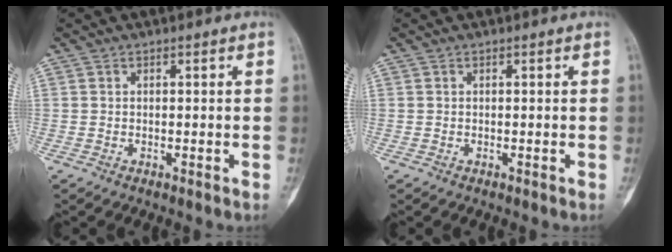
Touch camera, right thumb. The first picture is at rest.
{"total": 0.0}